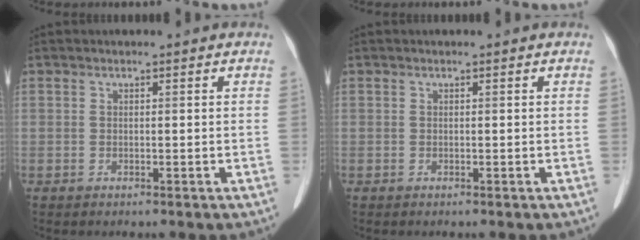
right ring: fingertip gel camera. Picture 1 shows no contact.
{"total": 0.0}